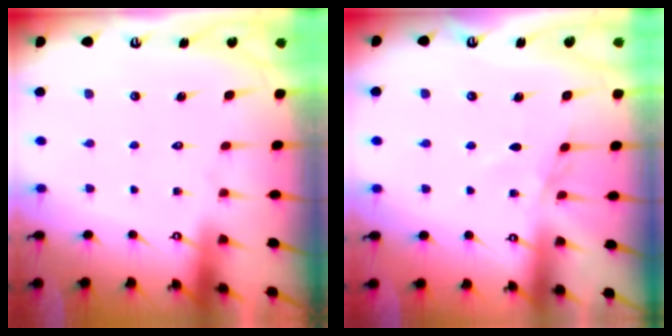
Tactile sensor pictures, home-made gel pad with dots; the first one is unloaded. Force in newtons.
{"total": 3.7, "press": 3.7, "slide": 0.5}